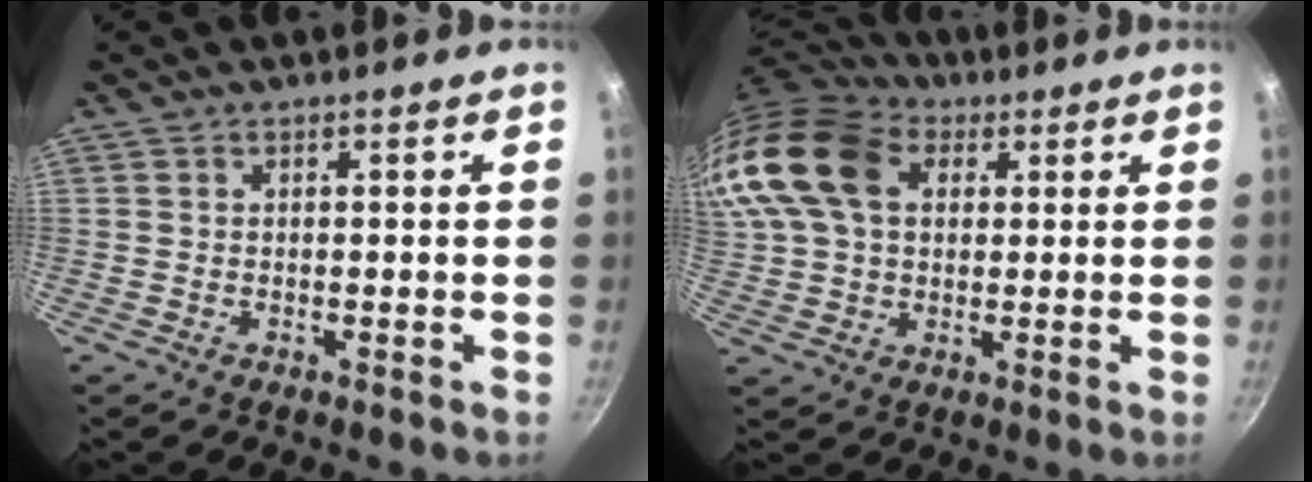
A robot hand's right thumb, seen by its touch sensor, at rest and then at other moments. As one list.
[{"total": 19.2, "force": [5.5, 13.7, 12.2], "torque": [-0.256, 0.022, 0.088]}]